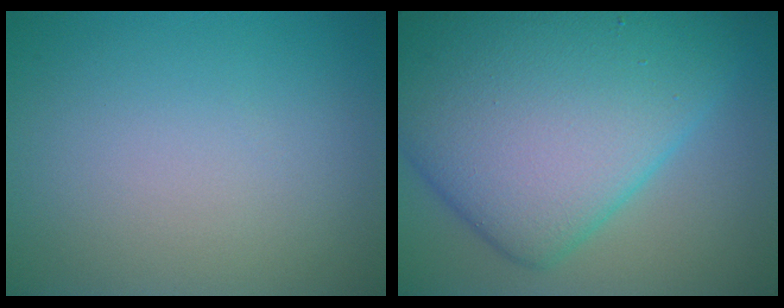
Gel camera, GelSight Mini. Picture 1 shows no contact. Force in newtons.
{"total": 14.1, "press": 14.1, "slide": 0.2}